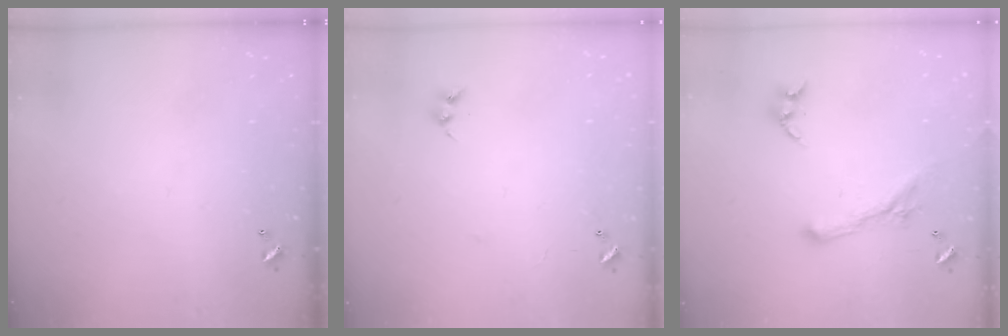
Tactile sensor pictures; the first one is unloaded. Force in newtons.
{"total": 6.3, "press": 6.2, "slide": 0.7}
{"total": 1.8, "press": 1.7, "slide": 0.4}